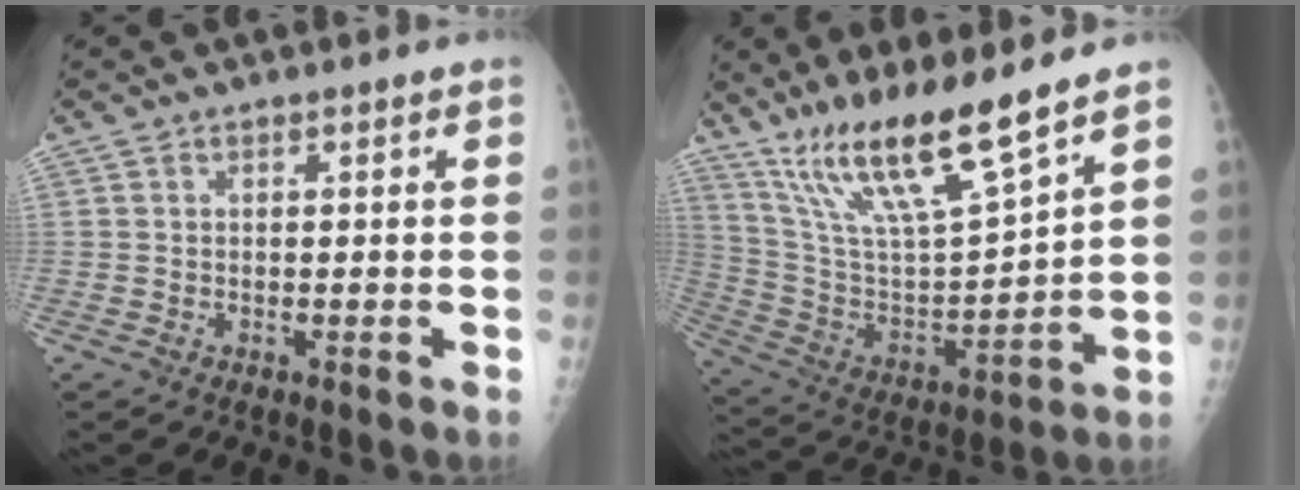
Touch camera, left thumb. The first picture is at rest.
{"total": 18.2, "force": [13.4, 2.4, 12.1], "torque": [-0.206, -0.067, 0.262]}